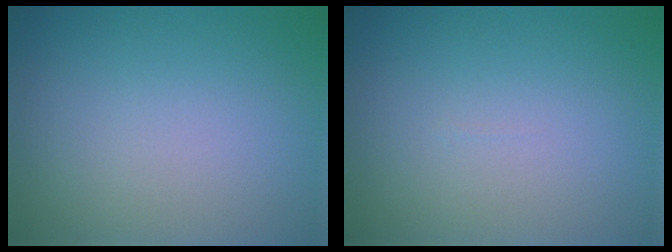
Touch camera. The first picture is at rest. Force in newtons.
{"total": 0.0}